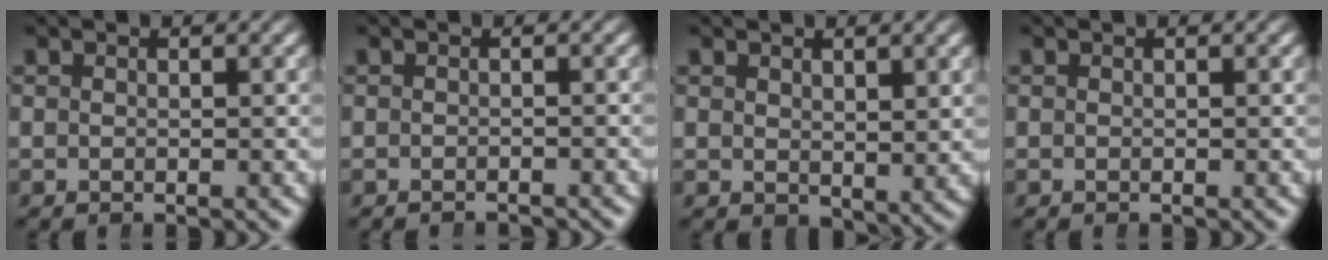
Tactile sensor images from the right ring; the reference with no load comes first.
{"total": 2.0, "force": [-2.0, 0.0, 0.0], "torque": [0.005, -0.006, -0.030]}
{"total": 1.6, "force": [0.8, 0.7, 1.2], "torque": [-0.005, -0.008, 0.025]}
{"total": 0.0}